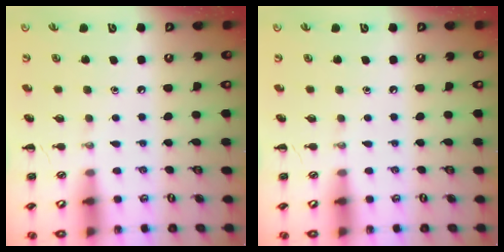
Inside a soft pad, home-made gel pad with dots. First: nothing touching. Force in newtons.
{"total": 0.0}